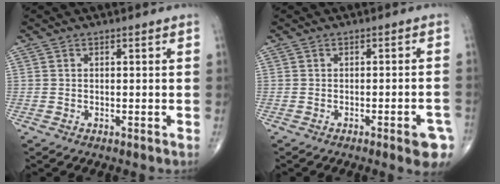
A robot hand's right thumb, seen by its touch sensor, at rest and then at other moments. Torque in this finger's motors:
{"motor_torque": [1.24, 1.32, 0.81, -0.04, 0.18]}